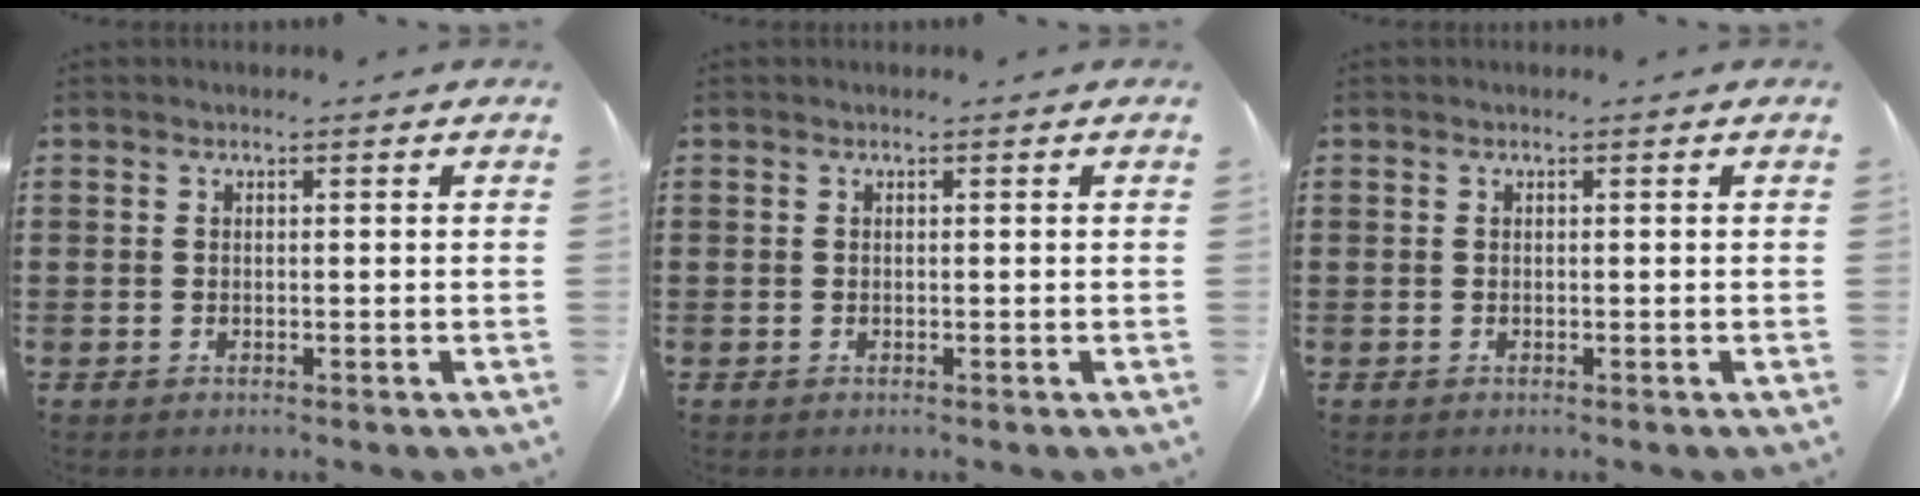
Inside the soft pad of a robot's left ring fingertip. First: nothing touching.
{"total": 0.0}
{"total": 0.0}